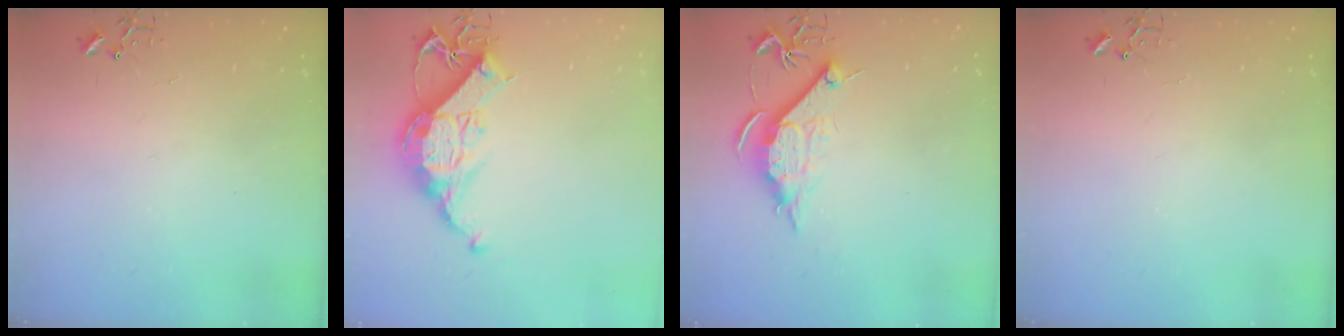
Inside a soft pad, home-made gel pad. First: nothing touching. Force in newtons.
{"total": 13.3, "press": 13.3, "slide": 0.7}
{"total": 11.6, "press": 11.6, "slide": 0.6}
{"total": 0.0}